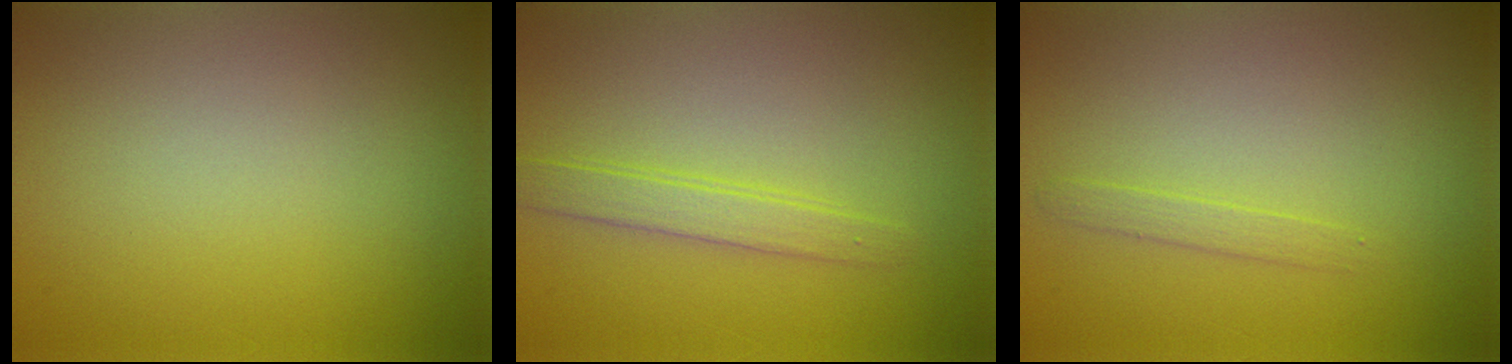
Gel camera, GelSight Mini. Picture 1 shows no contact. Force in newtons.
{"total": 2.1, "press": 2.1, "slide": 0.1}
{"total": 1.0, "press": 1.0, "slide": 0.0}